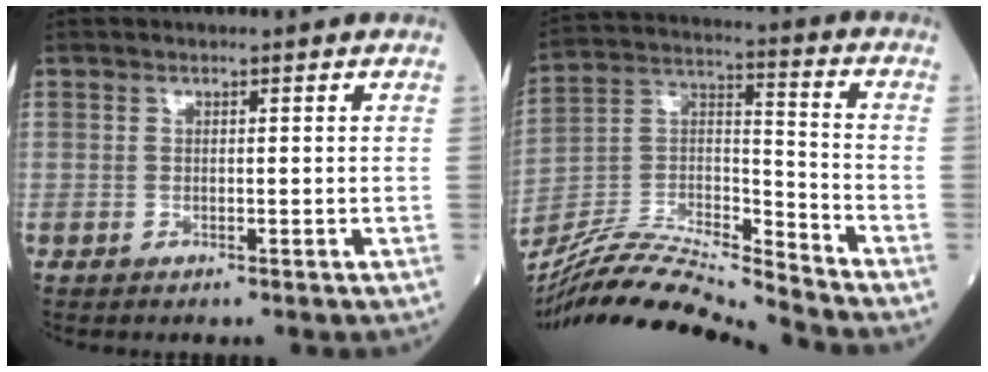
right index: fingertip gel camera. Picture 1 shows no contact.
{"total": 18.5, "force": [-17.6, -0.9, 5.7], "torque": [-0.111, 0.015, -0.315]}